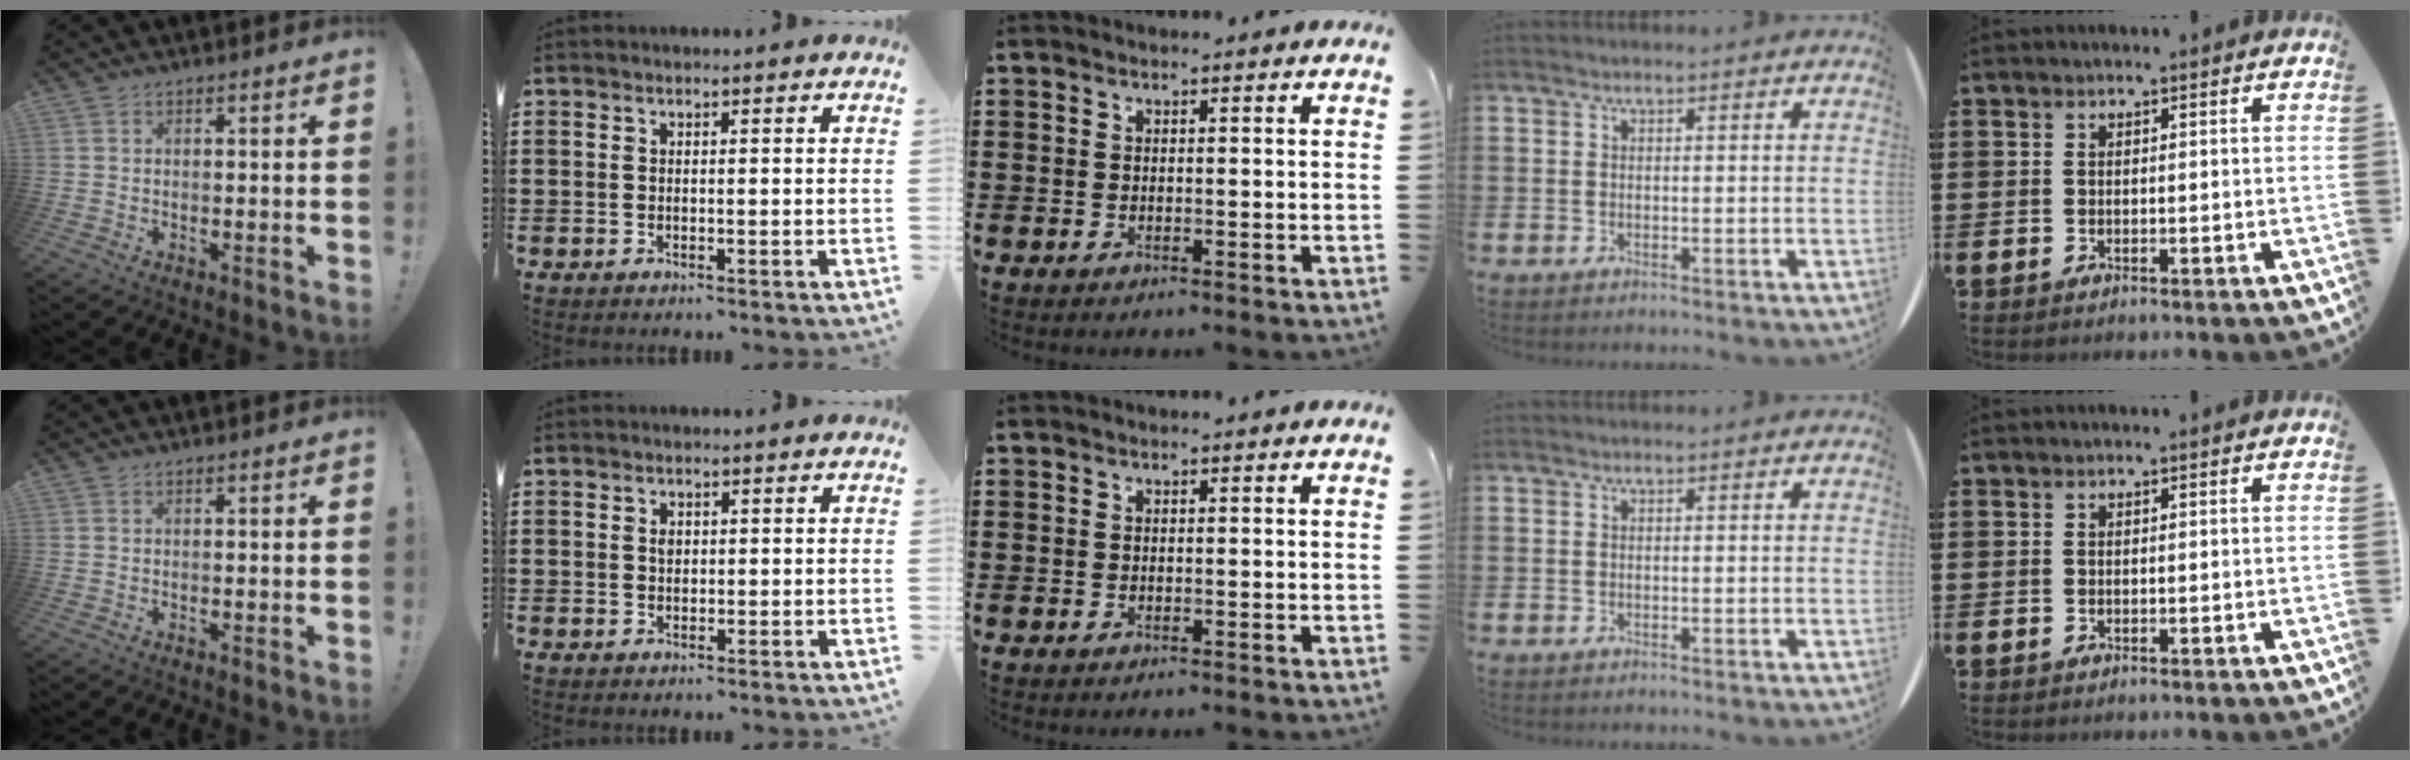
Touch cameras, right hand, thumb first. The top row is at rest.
{"index": {"total": 1.0, "force": [0.3, 0.7, 0.7], "torque": [-0.016, 0.003, 0.006]}}